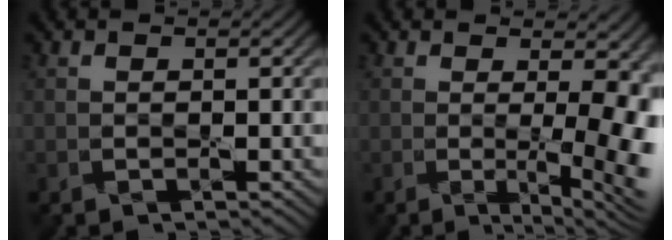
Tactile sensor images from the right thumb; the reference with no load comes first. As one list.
[{"total": 11.1, "force": [-0.7, 3.6, 10.4], "torque": [-0.102, -0.001, -0.011]}]